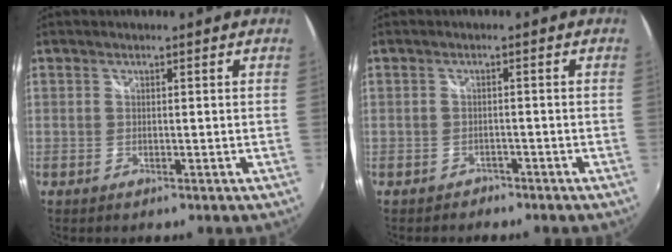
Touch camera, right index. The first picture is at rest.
{"total": 2.3, "force": [-1.9, 1.3, 0.1], "torque": [-0.007, -0.003, -0.029]}